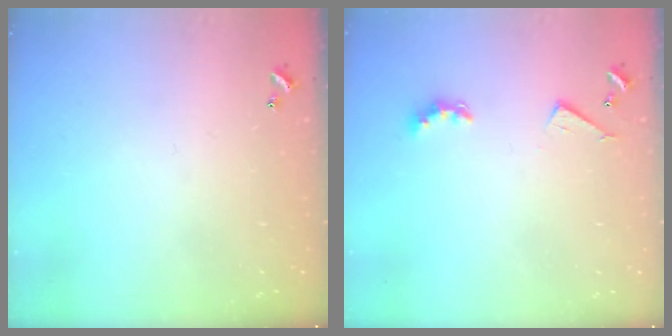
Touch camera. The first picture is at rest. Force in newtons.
{"total": 3.5, "press": 3.5, "slide": 0.6}